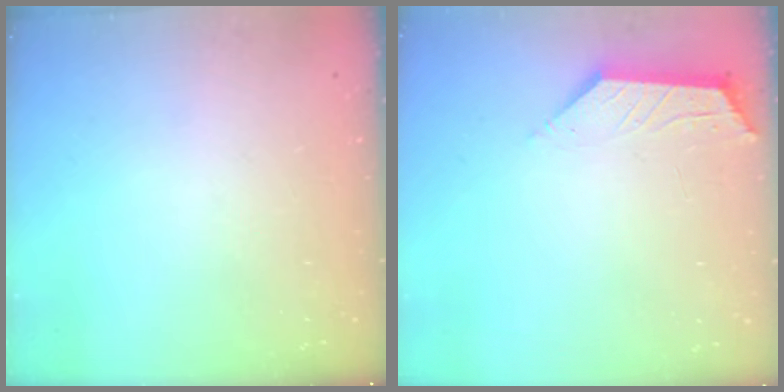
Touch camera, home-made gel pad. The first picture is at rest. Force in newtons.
{"total": 2.0, "press": 1.9, "slide": 0.4}